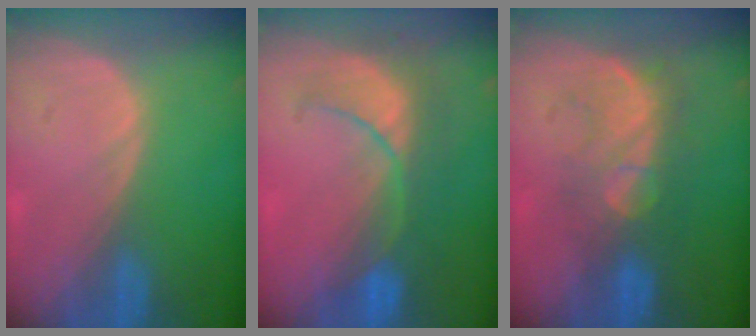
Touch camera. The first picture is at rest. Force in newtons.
{"total": 8.1, "press": 7.9, "slide": 1.6}
{"total": 8.1, "press": 7.7, "slide": 2.5}